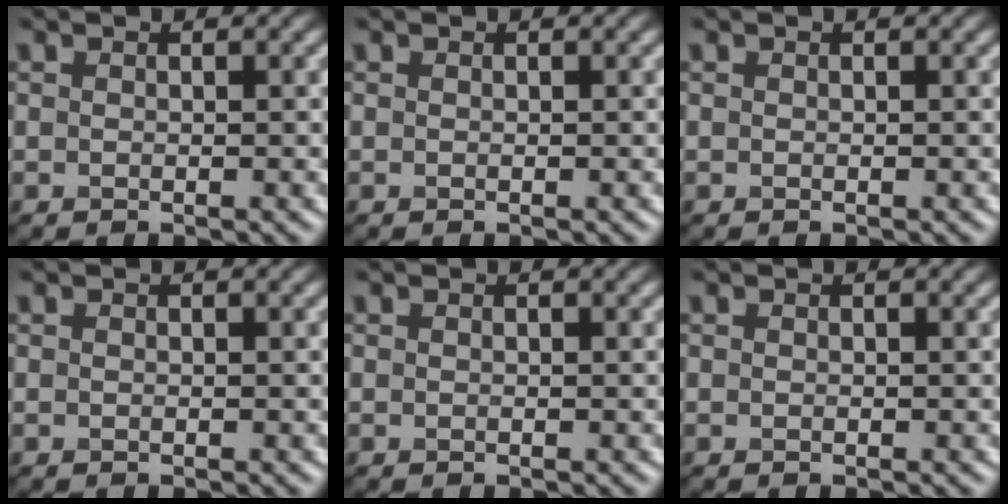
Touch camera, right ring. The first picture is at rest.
{"total": 0.0}
{"total": 0.0}
{"total": 0.0}
{"total": 0.0}
{"total": 0.0}